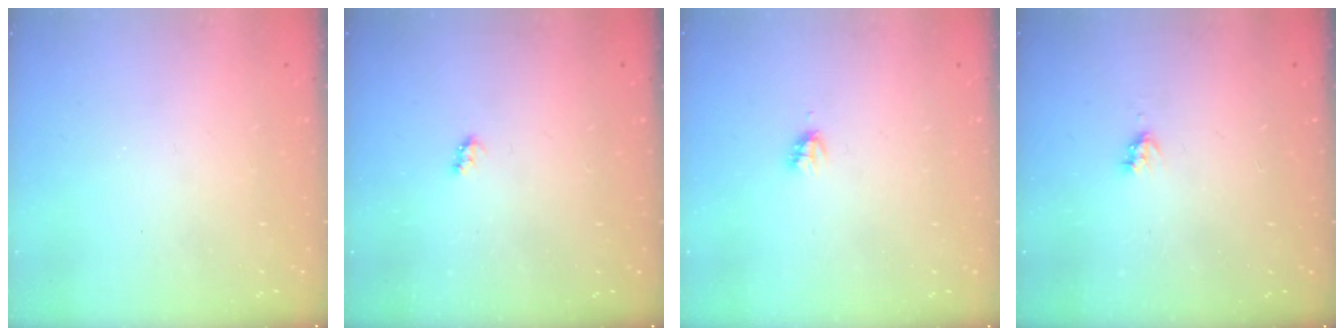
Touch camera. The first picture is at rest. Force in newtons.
{"total": 2.6, "press": 2.6, "slide": 0.4}
{"total": 2.2, "press": 2.2, "slide": 0.3}
{"total": 2.6, "press": 2.6, "slide": 0.4}